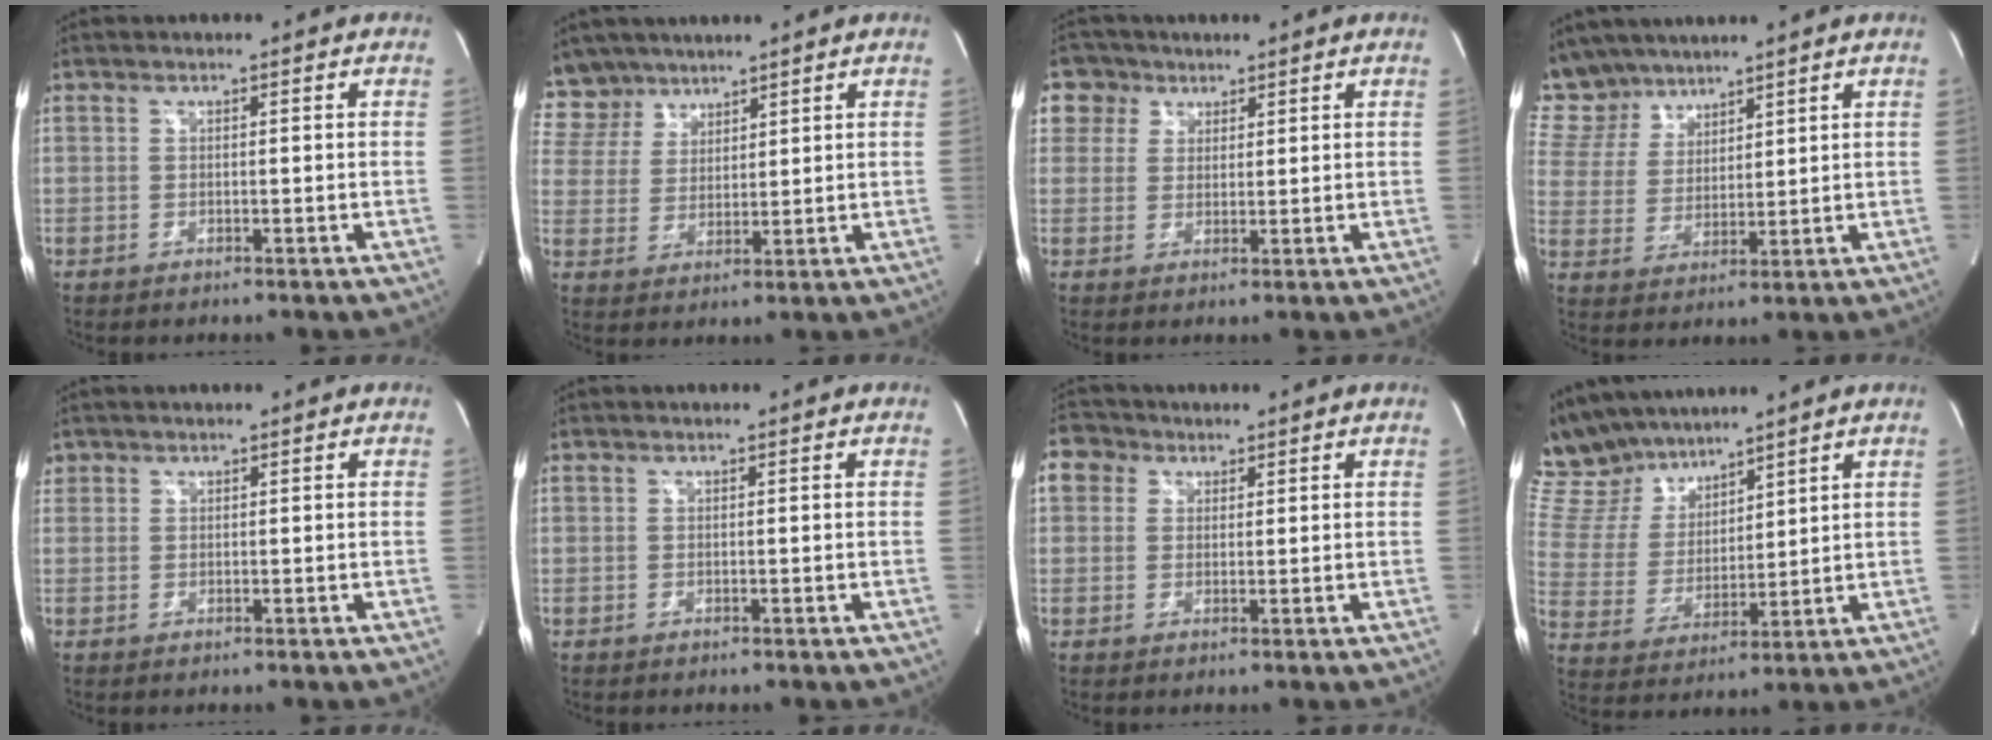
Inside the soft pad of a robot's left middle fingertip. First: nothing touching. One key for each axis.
{"total": 7.1, "fx": 6.1, "fy": 3.7, "fz": 0.0, "tx": -0.006, "ty": 0.010, "tz": 0.132}
{"total": 5.0, "fx": 2.6, "fy": 4.2, "fz": 0.1, "tx": 0.003, "ty": 0.012, "tz": 0.050}
{"total": 9.8, "fx": 8.6, "fy": 4.5, "fz": 1.5, "tx": -0.046, "ty": 0.022, "tz": 0.182}
{"total": 1.1, "fx": 0.7, "fy": 0.8, "fz": 0.0, "tx": 0.008, "ty": 0.009, "tz": 0.011}
{"total": 0.0}
{"total": 4.3, "fx": 1.8, "fy": 3.7, "fz": 0.9, "tx": -0.024, "ty": 0.019, "tz": 0.034}
{"total": 12.4, "fx": 11.1, "fy": 4.6, "fz": 3.2, "tx": -0.079, "ty": 0.024, "tz": 0.223}